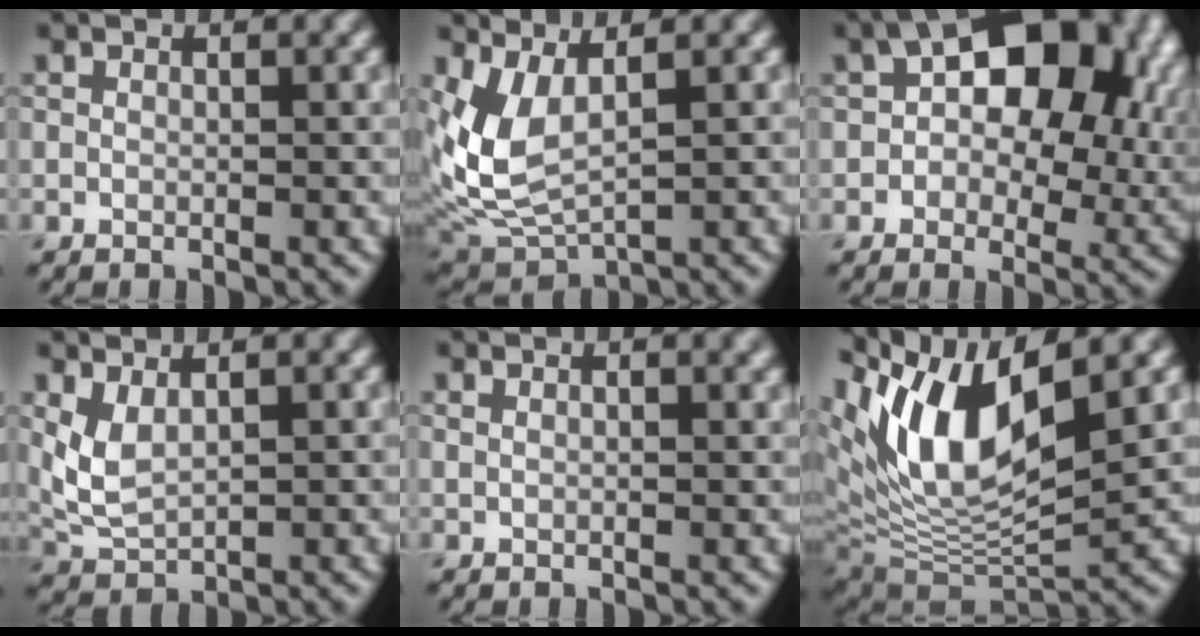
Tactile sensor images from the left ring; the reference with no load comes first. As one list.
[{"total": 5.1, "force": [1.3, 2.4, 4.3], "torque": [-0.112, -0.015, 0.036]}, {"total": 14.2, "force": [4.2, 8.6, 10.6], "torque": [-0.124, 0.018, 0.062]}, {"total": 2.8, "force": [0.9, 1.4, 2.2], "torque": [-0.055, -0.004, 0.025]}, {"total": 1.5, "force": [1.0, 0.6, 1.0], "torque": [-0.013, -0.001, 0.012]}, {"total": 11.5, "force": [4.6, 4.5, 9.5], "torque": [-0.177, -0.001, 0.086]}]